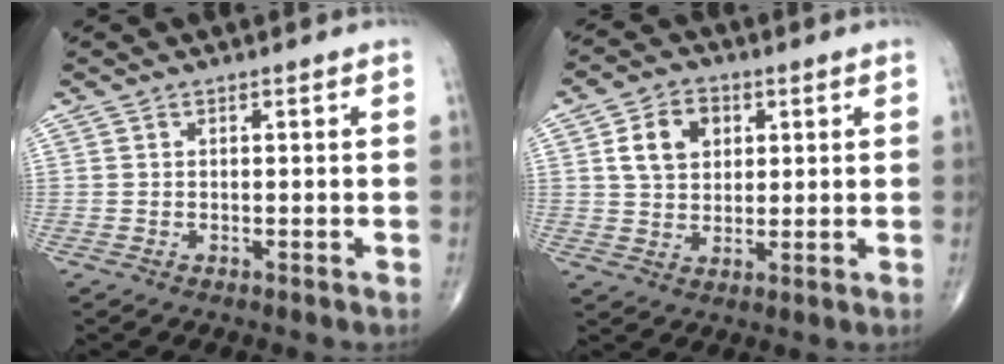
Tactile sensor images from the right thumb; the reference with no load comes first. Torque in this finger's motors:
{"motor_torque": [0.57, 1.46, 0.83, 0.46, 0.06]}